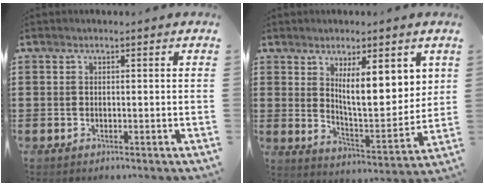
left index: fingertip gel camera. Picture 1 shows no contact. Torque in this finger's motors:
{"motor_torque": [1.33, -0.81, 0.41, 0.21]}